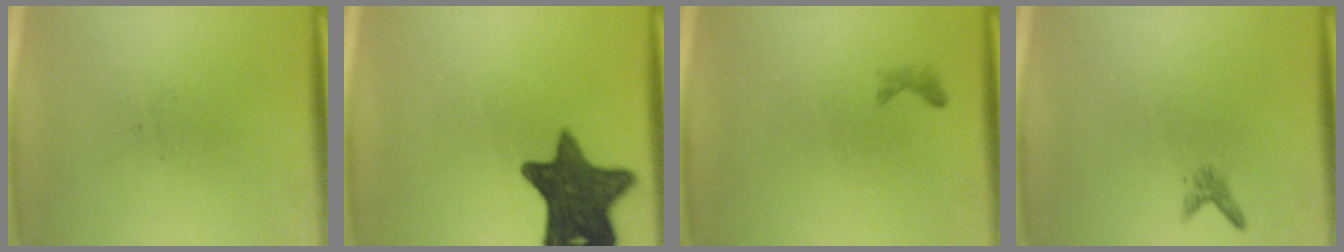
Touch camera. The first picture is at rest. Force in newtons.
{"total": 13.7}
{"total": 0.6}
{"total": 1.1}